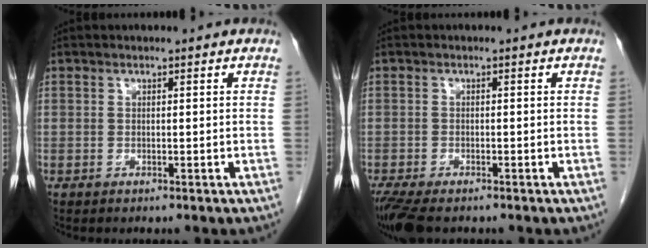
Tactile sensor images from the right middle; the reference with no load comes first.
{"total": 6.0, "force": [-4.6, 1.8, 3.4], "torque": [-0.064, -0.015, -0.077]}